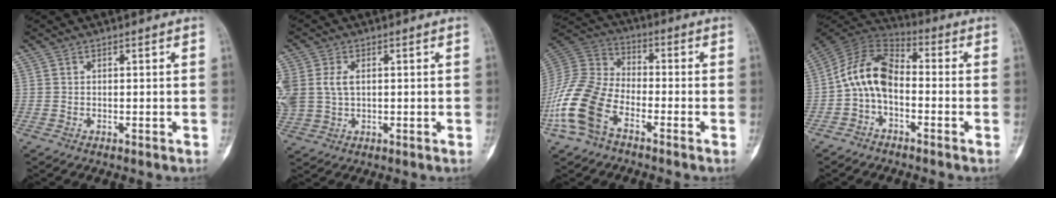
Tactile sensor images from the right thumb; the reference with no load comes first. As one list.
[{"total": 11.0, "force": [1.4, 8.1, 7.3], "torque": [-0.202, 0.008, 0.037]}, {"total": 15.3, "force": [-7.0, 8.9, 10.3], "torque": [-0.223, 0.041, -0.151]}, {"total": 11.3, "force": [-2.3, 7.0, 8.5], "torque": [-0.156, 0.052, -0.059]}]